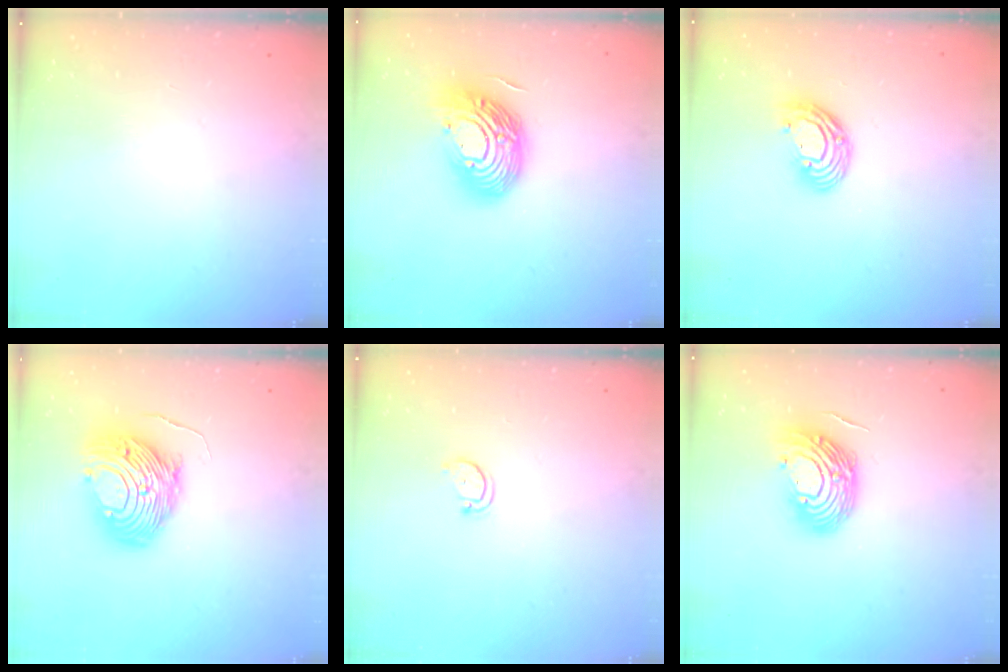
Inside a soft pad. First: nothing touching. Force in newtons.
{"total": 17.5, "press": 17.5, "slide": 1.3}
{"total": 9.5, "press": 9.5, "slide": 0.6}
{"total": 13.1, "press": 13.0, "slide": 1.2}
{"total": 2.3, "press": 2.3, "slide": 0.4}
{"total": 12.6, "press": 12.5, "slide": 1.7}